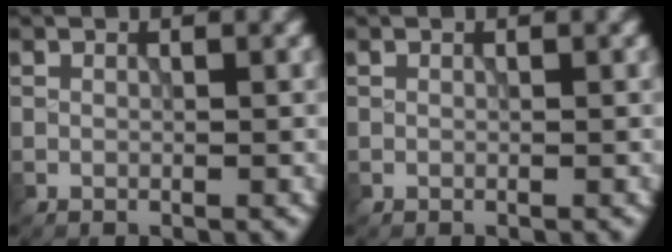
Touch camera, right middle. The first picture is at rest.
{"total": 0.0}